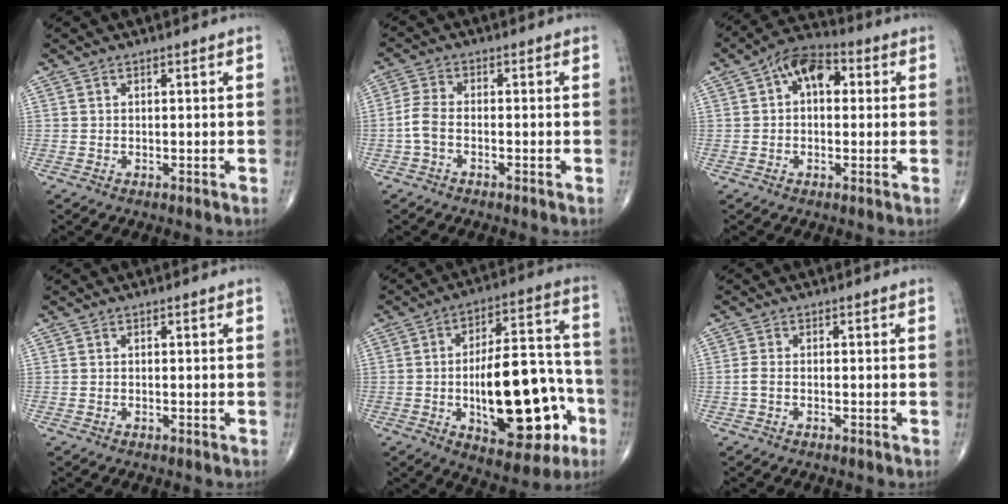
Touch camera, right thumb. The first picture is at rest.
{"total": 3.6, "force": [-1.3, 1.8, 2.8], "torque": [-0.065, 0.015, -0.033]}
{"total": 8.6, "force": [1.9, 5.3, 6.5], "torque": [-0.085, 0.027, 0.018]}
{"total": 0.0}
{"total": 23.5, "force": [-6.2, 10.3, 20.1], "torque": [-0.281, 0.038, -0.076]}
{"total": 1.4, "force": [-0.5, 0.8, 1.1], "torque": [-0.026, 0.004, -0.012]}